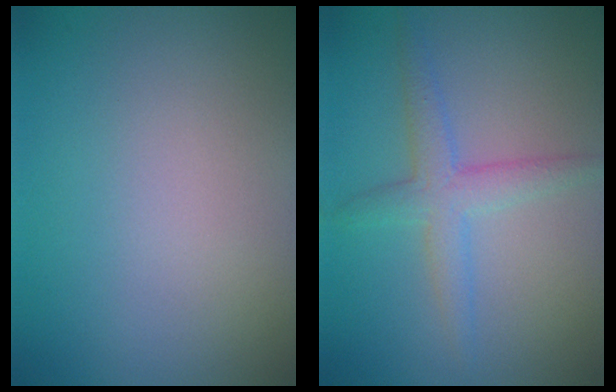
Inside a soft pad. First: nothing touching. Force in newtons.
{"total": 2.9, "press": 2.9, "slide": 0.2}